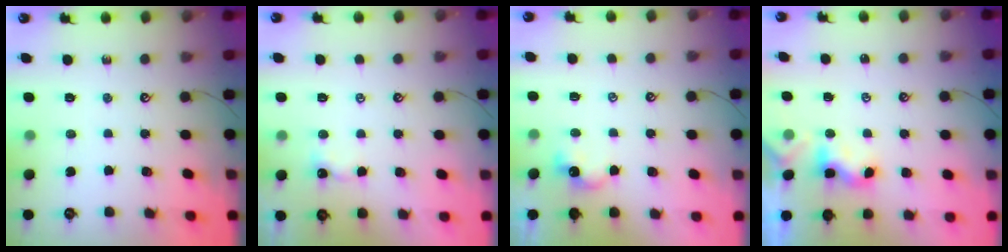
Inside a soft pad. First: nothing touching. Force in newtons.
{"total": 2.2, "press": 2.2, "slide": 0.2}
{"total": 2.8, "press": 2.8, "slide": 0.1}
{"total": 2.3, "press": 2.3, "slide": 0.1}